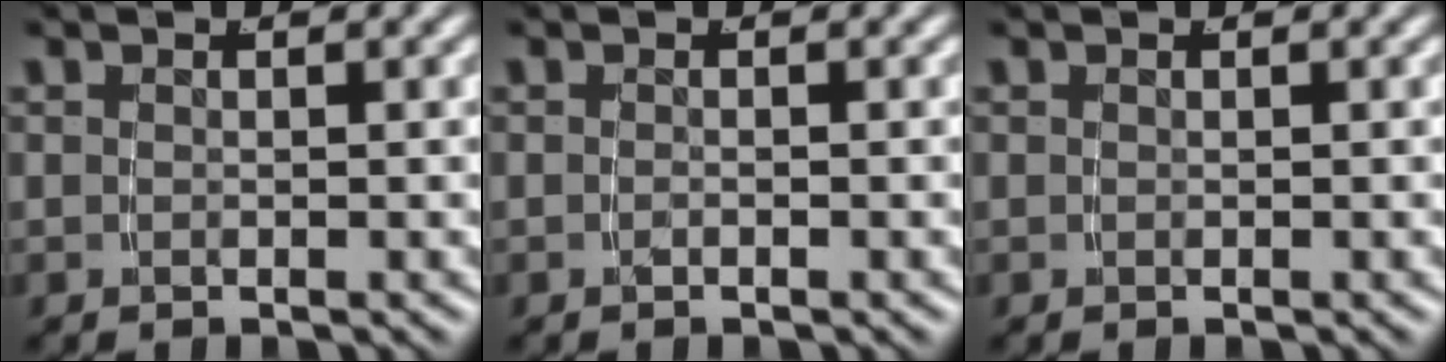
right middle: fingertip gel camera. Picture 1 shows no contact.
{"total": 0.7, "force": [-0.5, -0.5, 0.1], "torque": [-0.001, 0.001, -0.008]}
{"total": 0.0}